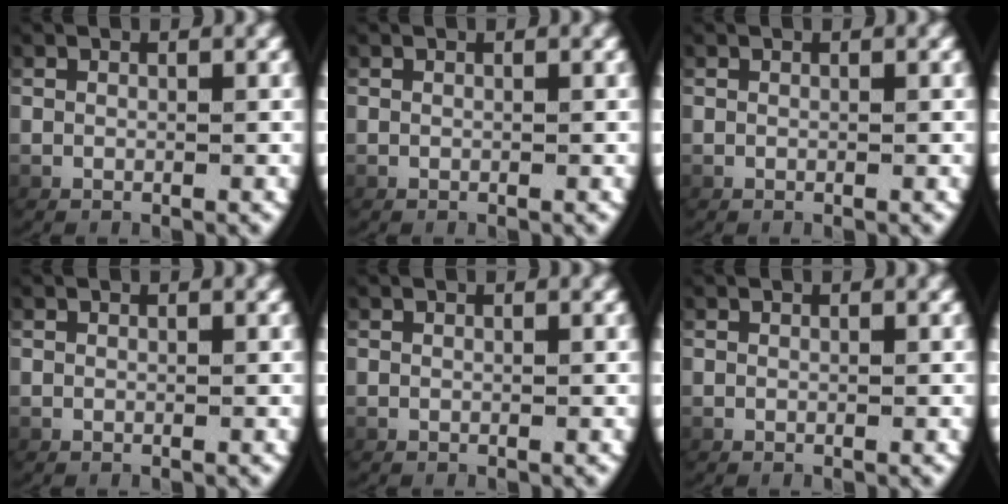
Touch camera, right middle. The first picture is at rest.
{"total": 0.0}
{"total": 0.0}
{"total": 0.0}
{"total": 0.0}
{"total": 0.0}